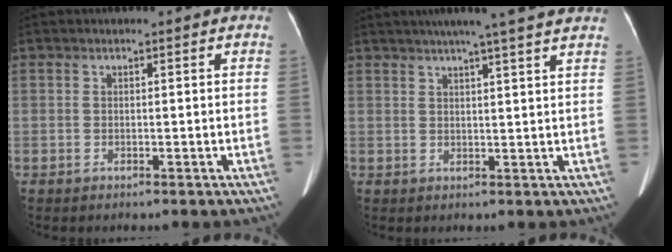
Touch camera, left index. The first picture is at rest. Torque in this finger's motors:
{"motor_torque": [0.37, -1.77, 0.03, 0.01]}